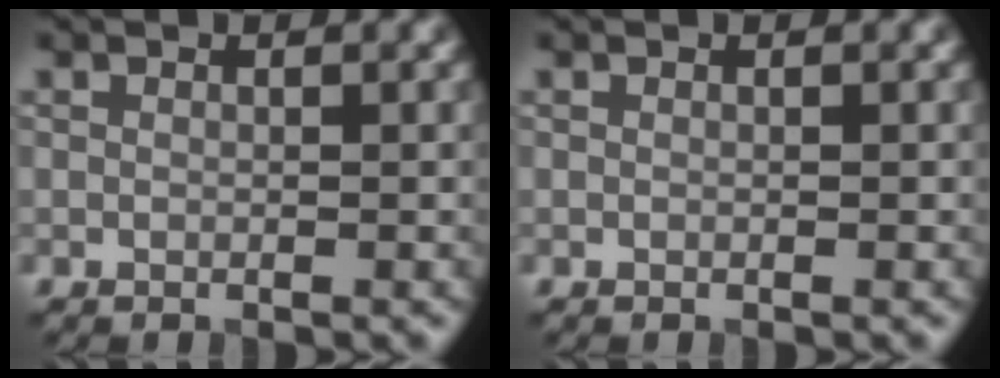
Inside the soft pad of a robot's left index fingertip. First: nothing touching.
{"total": 0.0}